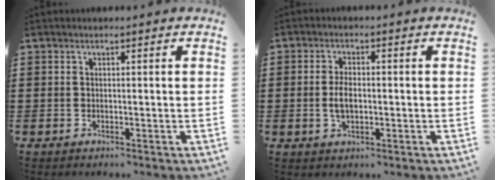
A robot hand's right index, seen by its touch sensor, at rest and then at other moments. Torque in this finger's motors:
{"motor_torque": [1.18, 0.32, 0.60, 0.15]}